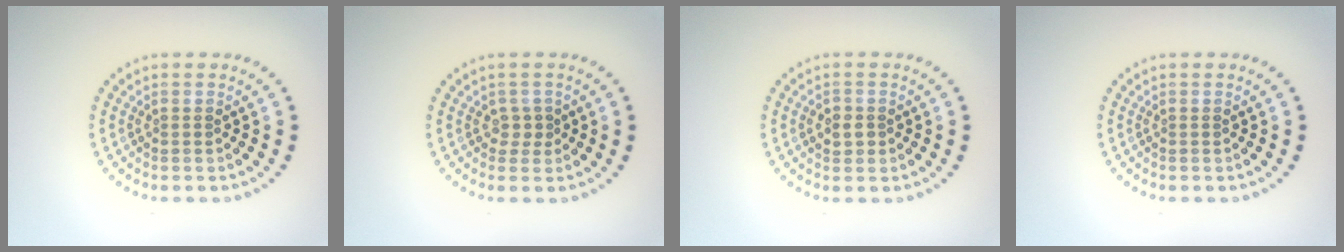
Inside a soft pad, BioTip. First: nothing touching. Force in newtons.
{"total": 1.1, "press": 0.9, "slide": 0.6}
{"total": 1.5, "press": 1.5, "slide": 0.3}
{"total": 0.0}